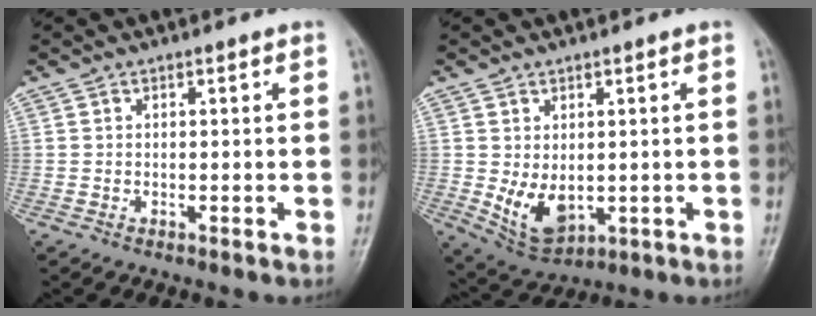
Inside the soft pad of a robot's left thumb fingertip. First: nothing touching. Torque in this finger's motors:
{"motor_torque": [1.07, 1.18, 0.43, -0.23, 0.08]}